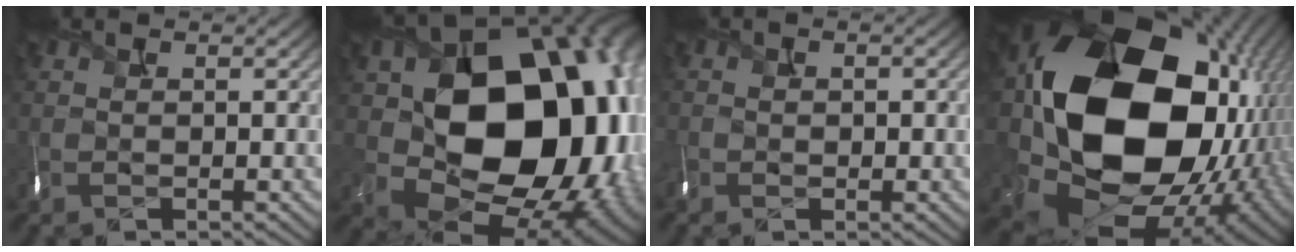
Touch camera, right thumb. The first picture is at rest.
{"total": 18.8, "force": [1.2, 14.3, 12.1], "torque": [-0.193, -0.057, 0.071]}
{"total": 1.5, "force": [-0.8, 1.3, 0.4], "torque": [-0.013, -0.012, -0.010]}
{"total": 21.9, "force": [1.6, 16.6, 14.1], "torque": [-0.328, -0.067, 0.074]}